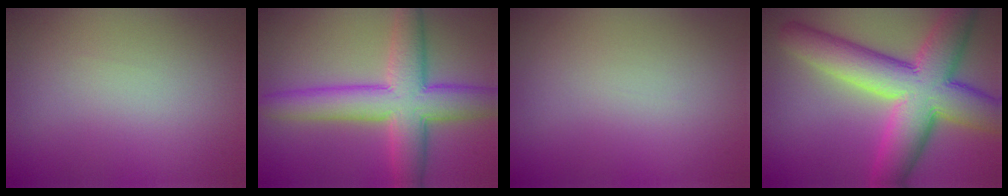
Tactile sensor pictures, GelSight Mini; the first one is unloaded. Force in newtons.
{"total": 8.4, "press": 8.4, "slide": 0.2}
{"total": 0.0}
{"total": 11.6, "press": 11.6, "slide": 0.5}